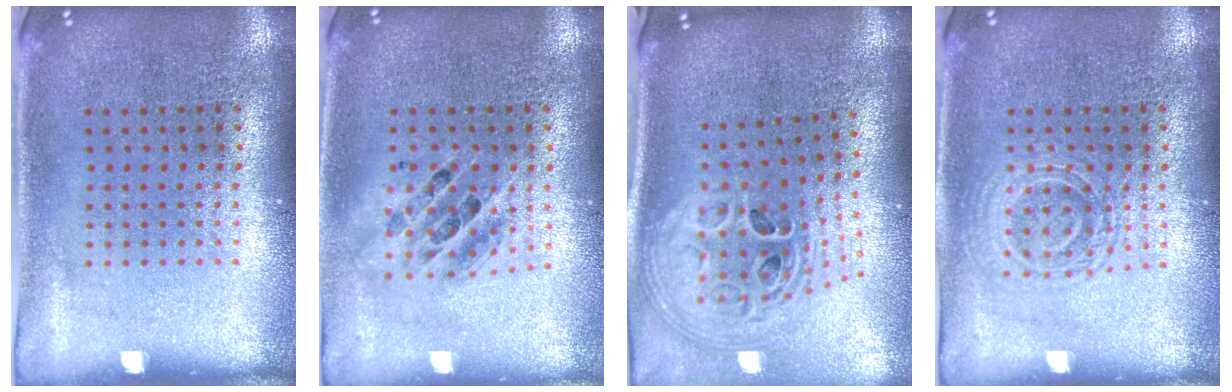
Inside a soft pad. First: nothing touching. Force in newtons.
{"total": 1.4, "press": 1.2, "slide": 0.7}
{"total": 2.9, "press": 2.1, "slide": 2.1}
{"total": 1.4, "press": 1.3, "slide": 0.3}